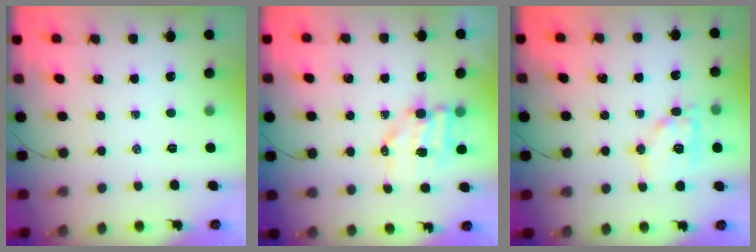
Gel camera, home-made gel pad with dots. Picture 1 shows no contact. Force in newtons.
{"total": 8.1, "press": 8.0, "slide": 1.0}
{"total": 10.9, "press": 10.8, "slide": 1.0}